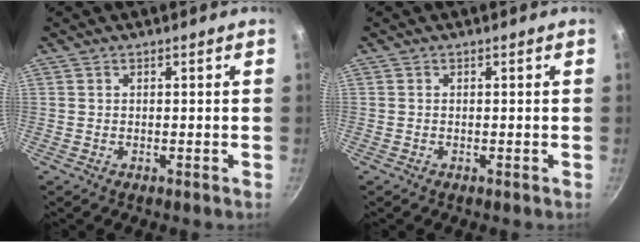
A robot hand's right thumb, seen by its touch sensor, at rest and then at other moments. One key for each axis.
{"total": 0.0}